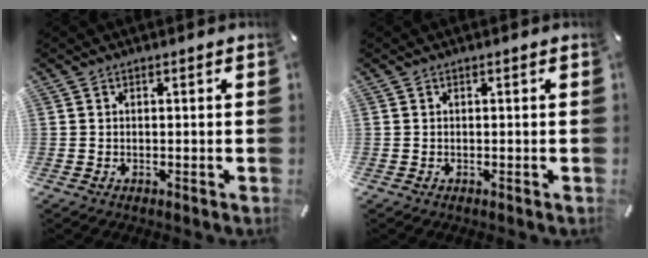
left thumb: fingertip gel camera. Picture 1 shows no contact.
{"total": 0.0}